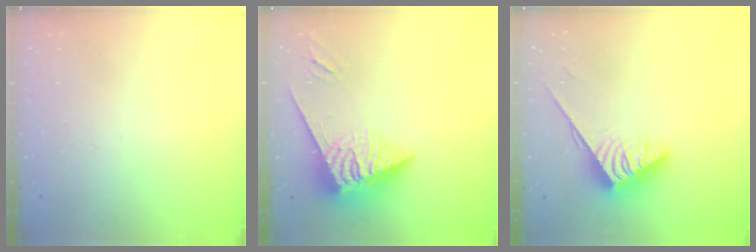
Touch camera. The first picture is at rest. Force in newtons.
{"total": 8.6, "press": 8.5, "slide": 1.1}
{"total": 3.9, "press": 3.8, "slide": 0.7}